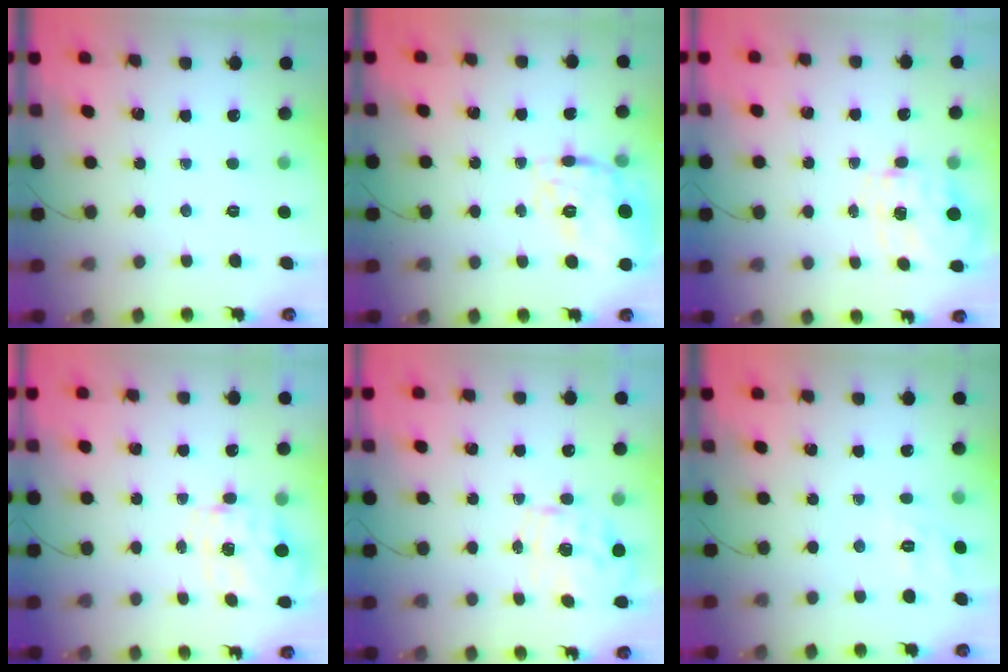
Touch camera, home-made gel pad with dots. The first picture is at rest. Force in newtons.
{"total": 16.4, "press": 16.4, "slide": 1.0}
{"total": 3.6, "press": 3.5, "slide": 1.0}
{"total": 3.8, "press": 3.7, "slide": 0.9}
{"total": 1.7, "press": 1.5, "slide": 0.7}
{"total": 2.2, "press": 0.7, "slide": 2.1}